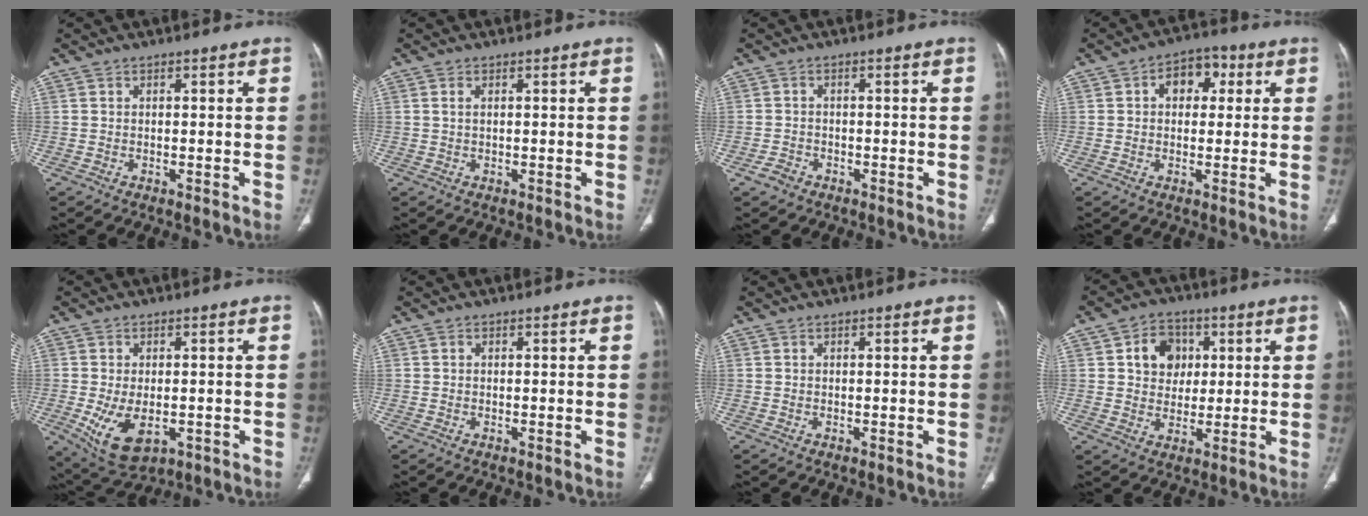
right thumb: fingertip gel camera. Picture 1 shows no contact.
{"total": 1.1, "force": [0.4, 0.4, 0.9], "torque": [-0.024, 0.005, 0.010]}
{"total": 2.1, "force": [-1.4, 1.5, 0.7], "torque": [-0.014, 0.009, -0.023]}
{"total": 7.1, "force": [1.8, 5.0, 4.7], "torque": [-0.033, 0.013, 0.020]}
{"total": 9.2, "force": [-2.4, 5.2, 7.2], "torque": [-0.130, -0.009, -0.023]}
{"total": 0.0}
{"total": 0.0}
{"total": 8.3, "force": [2.3, 6.8, 4.2], "torque": [-0.027, -0.002, 0.037]}